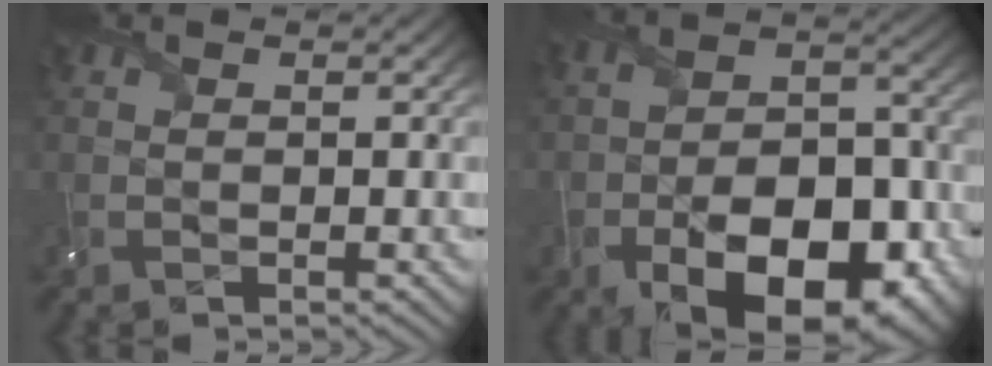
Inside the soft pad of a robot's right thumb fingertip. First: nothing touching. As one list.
[{"total": 16.1, "force": [-7.7, 8.9, 10.9], "torque": [-0.154, -0.029, -0.123]}]